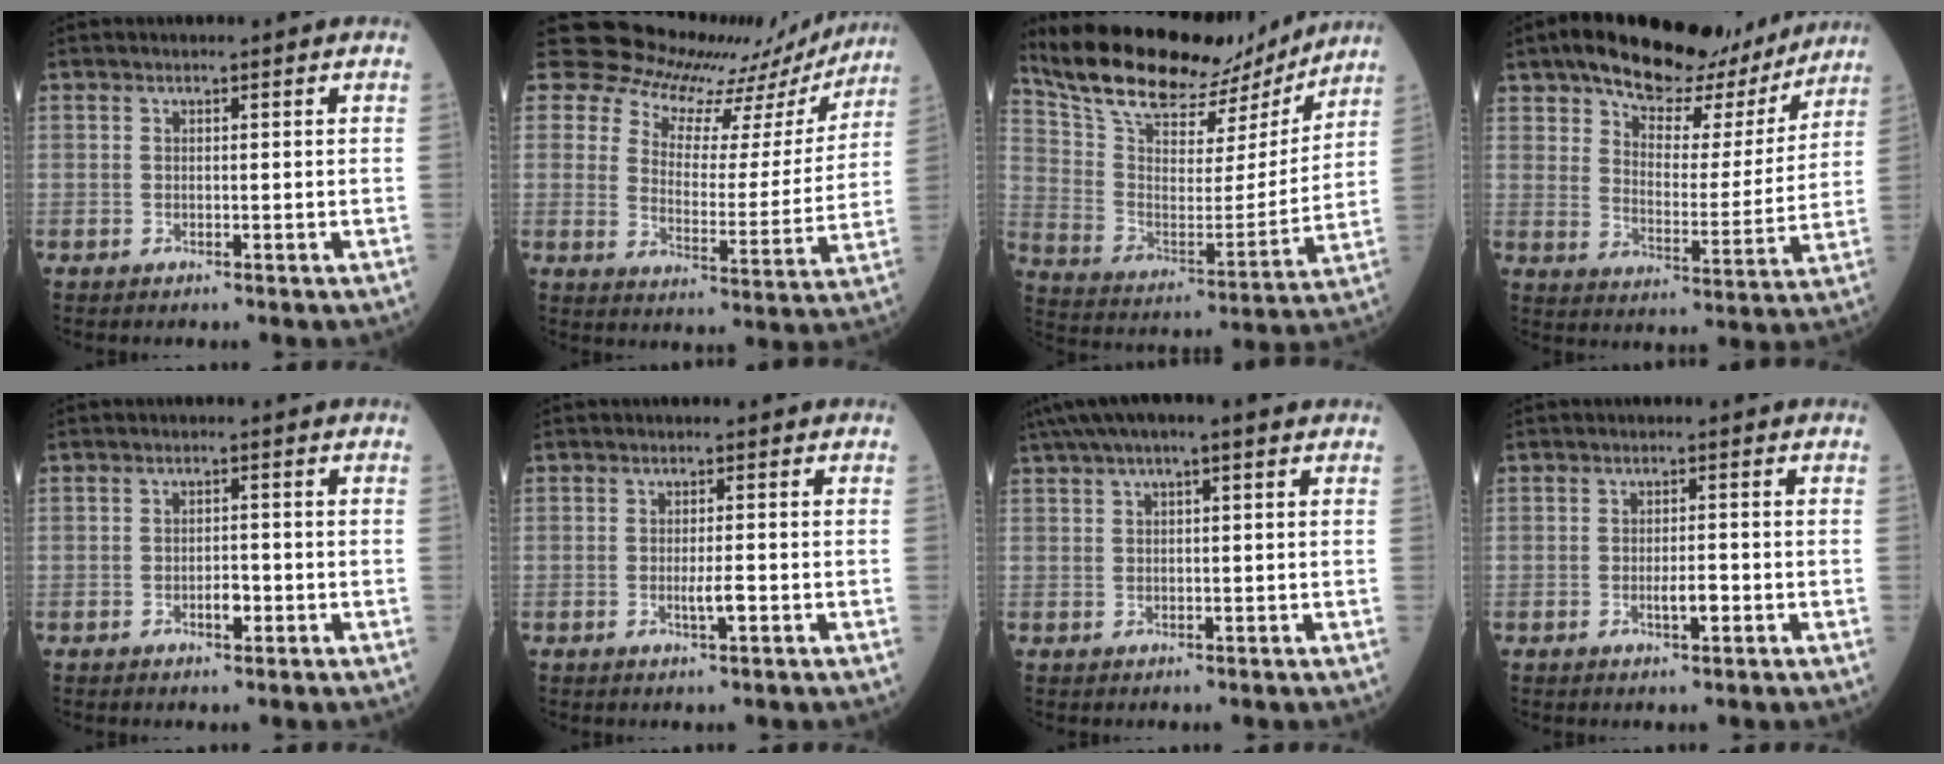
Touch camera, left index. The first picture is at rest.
{"total": 18.7, "force": [16.7, 6.7, 5.0], "torque": [-0.063, -0.036, 0.201]}
{"total": 23.2, "force": [20.2, 6.7, 9.2], "torque": [-0.163, 0.000, 0.311]}
{"total": 20.5, "force": [16.5, 7.5, 9.6], "torque": [-0.145, 0.007, 0.233]}
{"total": 2.0, "force": [-1.0, 0.8, 1.5], "torque": [-0.021, 0.000, -0.017]}
{"total": 1.9, "force": [-0.8, 0.1, 1.7], "torque": [-0.032, -0.006, -0.014]}
{"total": 7.9, "force": [5.2, 1.5, 5.8], "torque": [-0.103, 0.044, 0.084]}
{"total": 2.2, "force": [-0.9, 0.5, 2.0], "torque": [-0.031, -0.003, -0.016]}